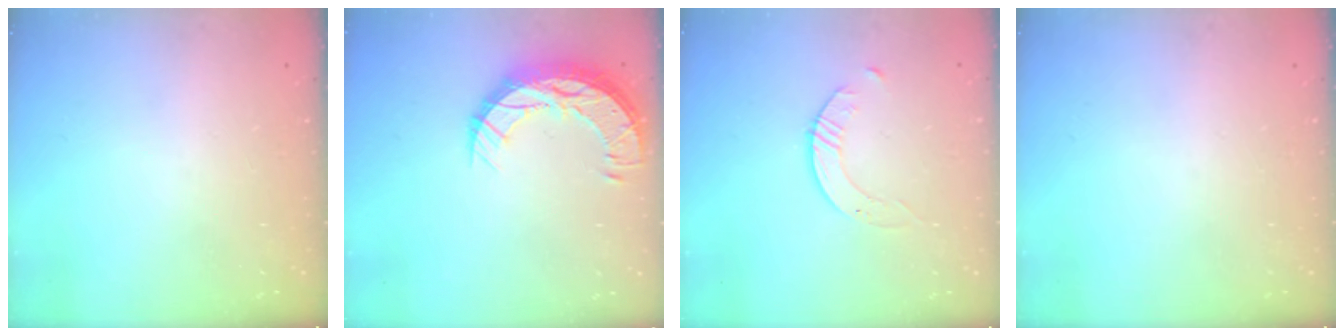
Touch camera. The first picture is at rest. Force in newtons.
{"total": 11.7, "press": 11.7, "slide": 0.8}
{"total": 2.6, "press": 2.6, "slide": 0.3}
{"total": 0.0}